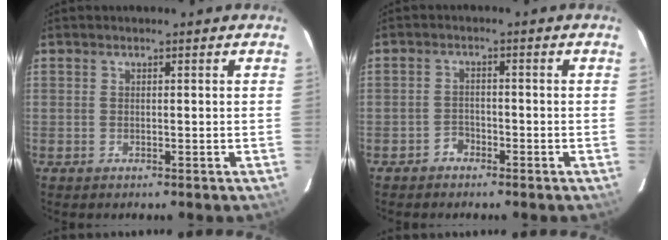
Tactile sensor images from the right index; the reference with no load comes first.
{"total": 2.2, "force": [-1.8, 1.2, 0.1], "torque": [-0.002, 0.005, -0.031]}